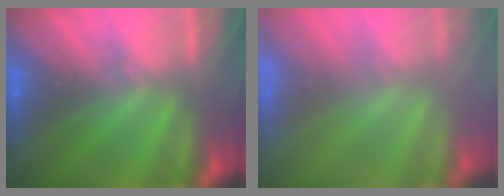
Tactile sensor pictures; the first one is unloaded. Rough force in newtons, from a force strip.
{"total": 8.5}